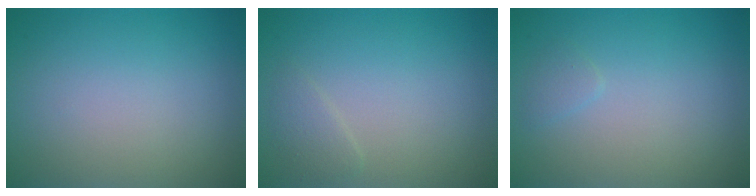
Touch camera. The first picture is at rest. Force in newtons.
{"total": 1.1, "press": 1.1, "slide": 0.1}
{"total": 0.7, "press": 0.7, "slide": 0.1}